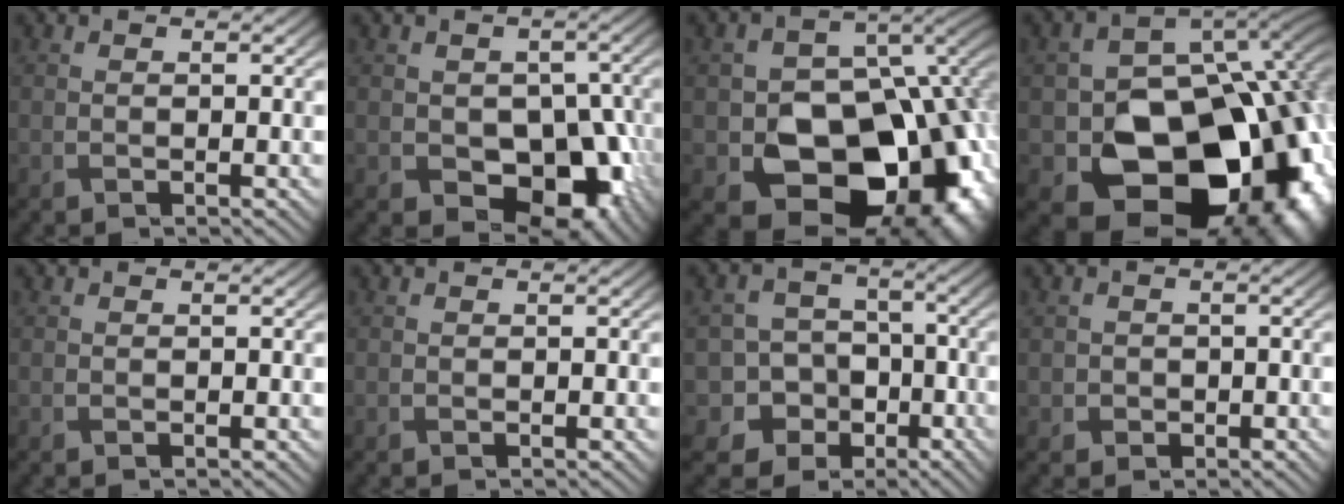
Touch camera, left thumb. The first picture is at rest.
{"total": 10.1, "force": [-3.1, 6.7, 6.9], "torque": [-0.088, -0.026, -0.041]}
{"total": 17.9, "force": [-6.9, 12.3, 11.0], "torque": [-0.140, -0.048, -0.091]}
{"total": 19.5, "force": [-6.3, 13.9, 12.2], "torque": [-0.160, -0.059, -0.073]}
{"total": 0.0}
{"total": 0.0}
{"total": 10.4, "force": [-5.2, 8.6, 2.5], "torque": [-0.067, -0.006, -0.114]}
{"total": 2.0, "force": [-0.7, 1.9, 0.3], "torque": [-0.010, -0.004, -0.019]}